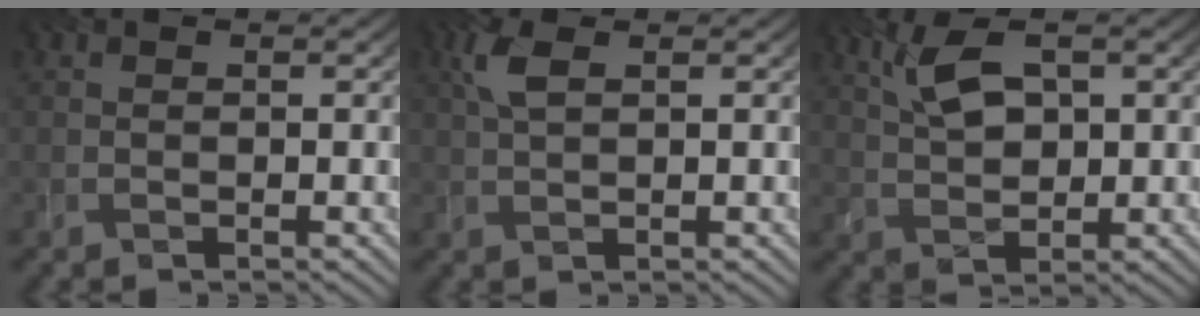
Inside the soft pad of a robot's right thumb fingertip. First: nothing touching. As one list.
[{"total": 3.3, "force": [1.2, 1.3, 2.7], "torque": [-0.070, 0.007, 0.026]}, {"total": 5.7, "force": [2.2, 2.7, 4.6], "torque": [-0.108, 0.004, 0.044]}]